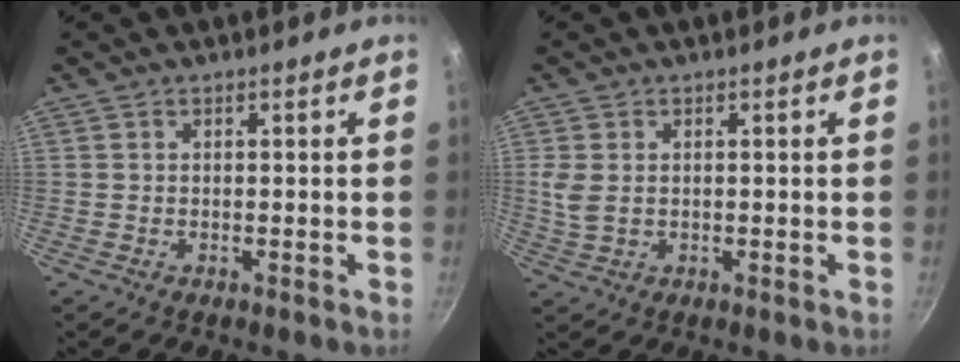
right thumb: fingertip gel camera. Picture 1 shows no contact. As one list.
[{"total": 3.6, "force": [0.3, 2.4, 2.6], "torque": [-0.069, 0.000, 0.010]}]